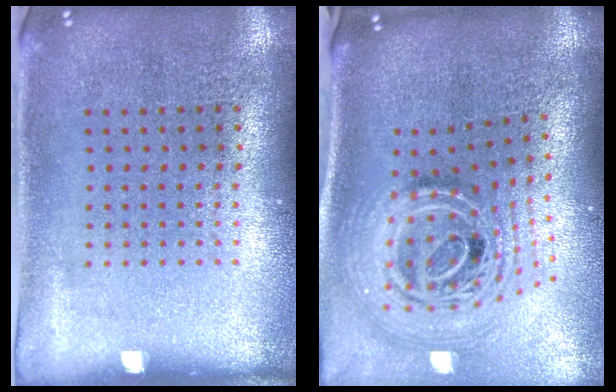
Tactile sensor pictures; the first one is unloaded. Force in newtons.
{"total": 3.0, "press": 2.0, "slide": 2.2}